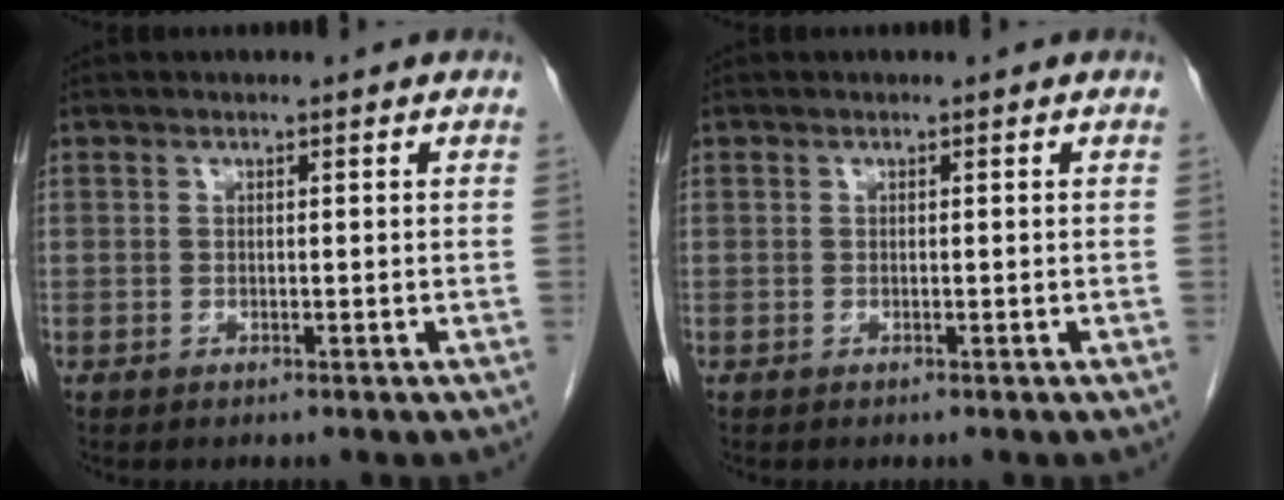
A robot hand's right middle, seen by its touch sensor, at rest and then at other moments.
{"total": 0.0}